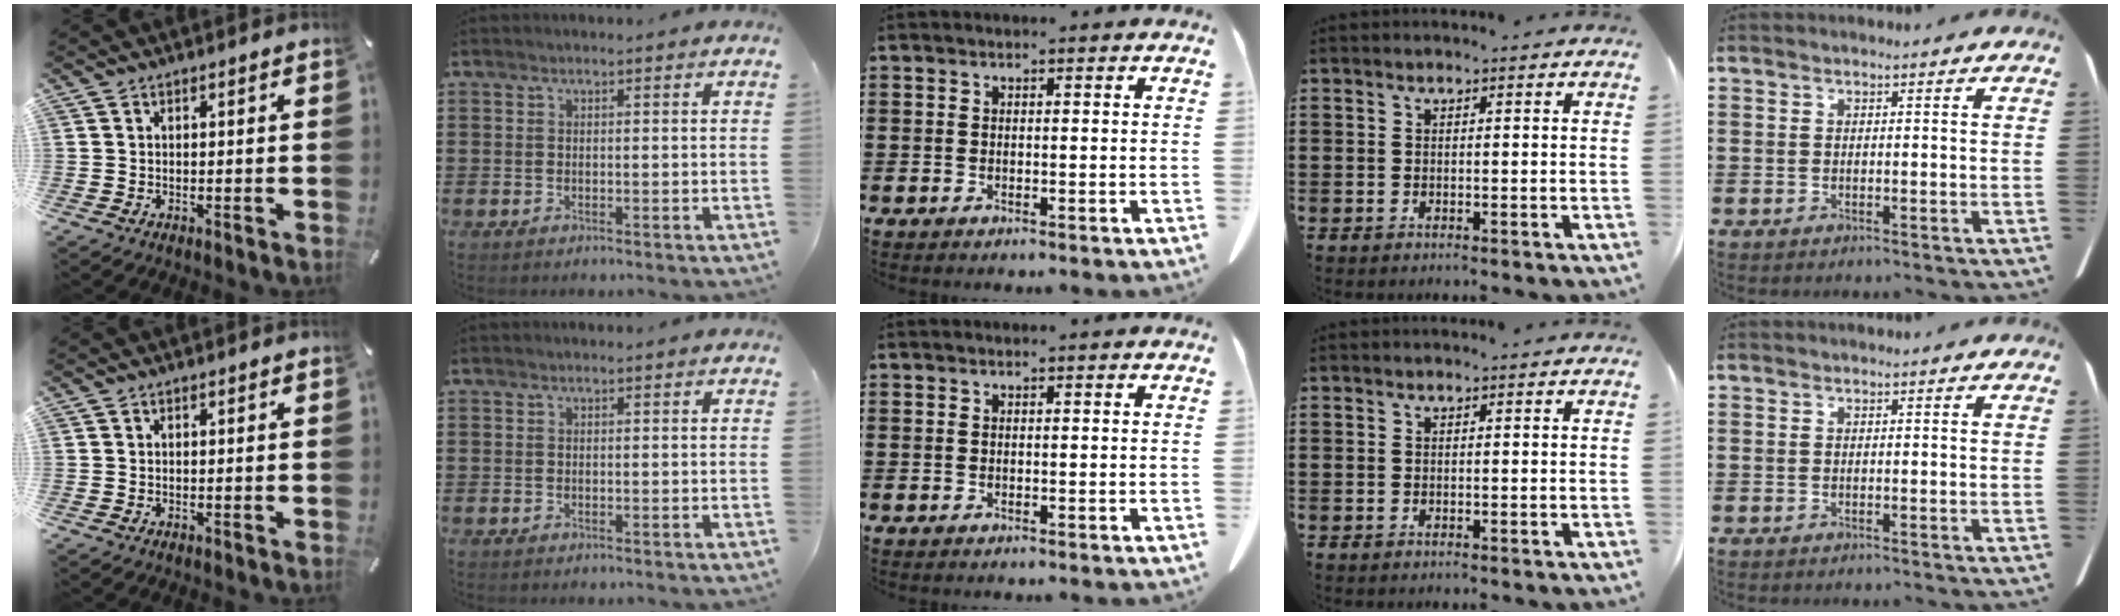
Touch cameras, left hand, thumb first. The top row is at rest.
{}